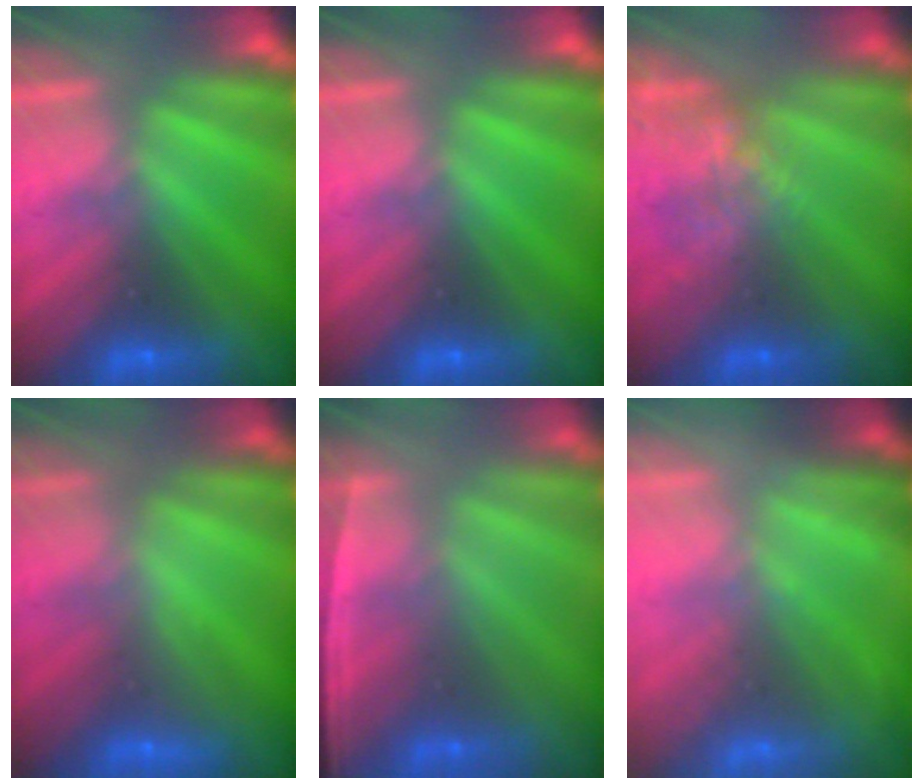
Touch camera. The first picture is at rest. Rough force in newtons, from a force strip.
{"total": 0.0}
{"total": 5.0}
{"total": 2.3}
{"total": 1.3}
{"total": 8.9}